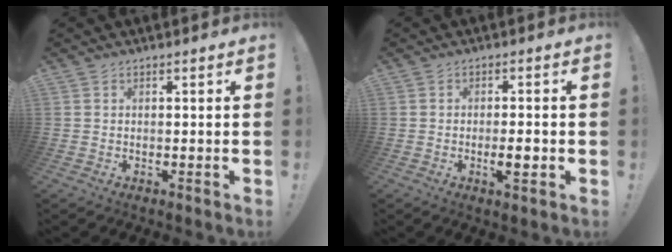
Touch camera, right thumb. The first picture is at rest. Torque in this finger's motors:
{"motor_torque": [0.25, 0.43, 0.39, -0.40, 0.22]}